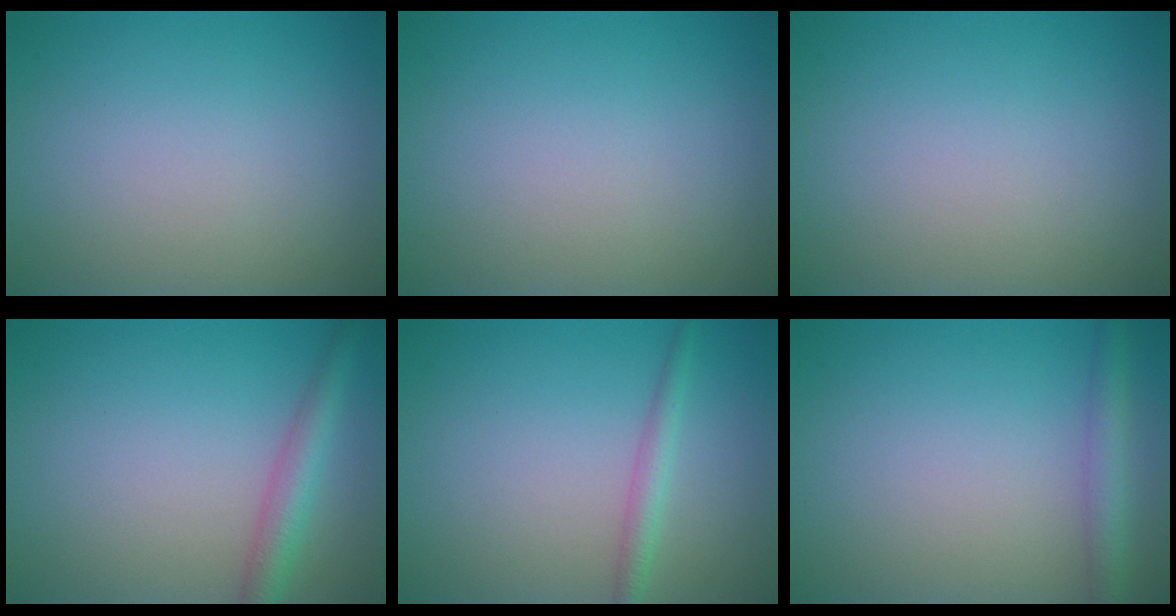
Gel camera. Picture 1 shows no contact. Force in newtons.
{"total": 0.0}
{"total": 0.0}
{"total": 3.2, "press": 3.2, "slide": 0.1}
{"total": 1.9, "press": 1.9, "slide": 0.0}
{"total": 2.7, "press": 2.7, "slide": 0.1}